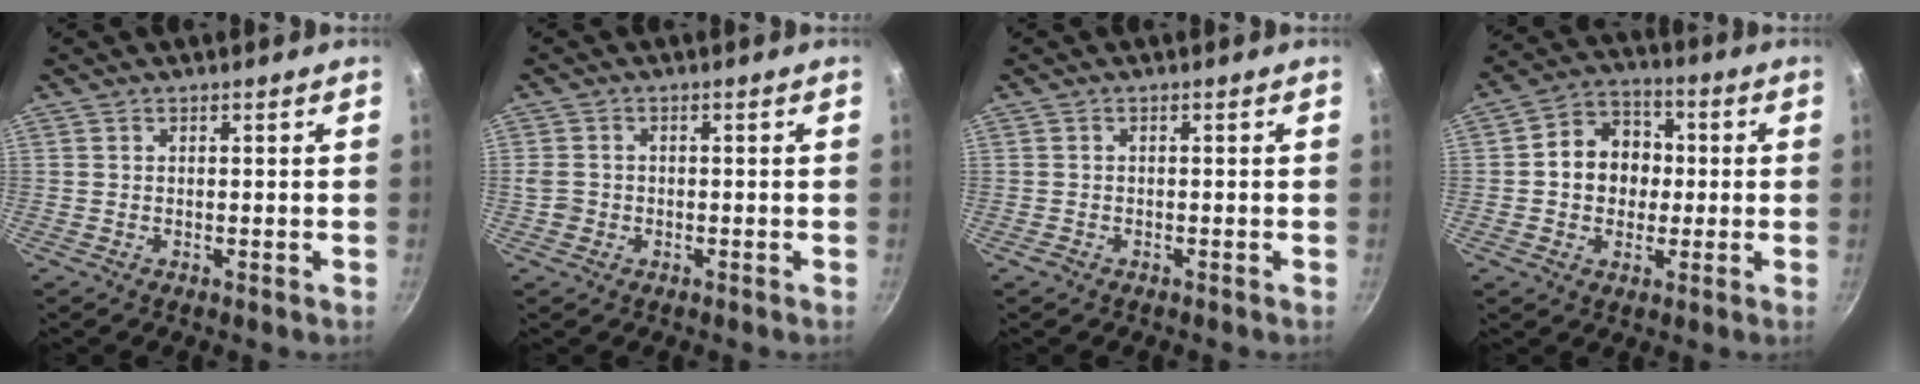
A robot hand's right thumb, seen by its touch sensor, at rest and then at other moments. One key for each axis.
{"total": 2.6, "fx": -0.6, "fy": 2.3, "fz": 1.0, "tx": -0.013, "ty": 0.007, "tz": -0.012}
{"total": 0.9, "fx": -0.7, "fy": 0.5, "fz": 0.1, "tx": -0.005, "ty": 0.003, "tz": -0.012}
{"total": 11.2, "fx": 0.4, "fy": 9.3, "fz": 6.2, "tx": -0.058, "ty": 0.020, "tz": -0.011}